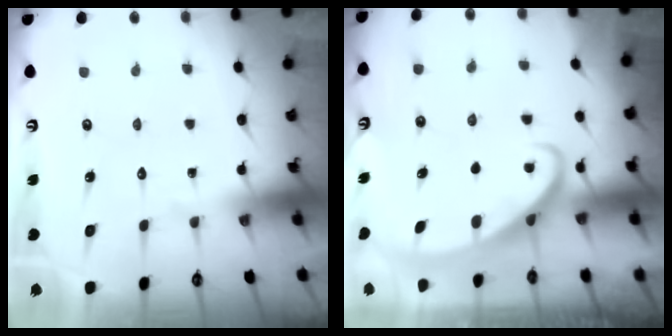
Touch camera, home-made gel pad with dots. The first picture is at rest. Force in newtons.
{"total": 2.5, "press": 2.5, "slide": 0.4}